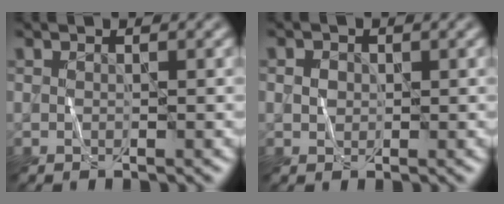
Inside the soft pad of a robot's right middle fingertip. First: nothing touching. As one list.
[{"total": 0.7, "force": [0.0, 0.7, 0.2], "torque": [-0.002, -0.001, 0.001]}]